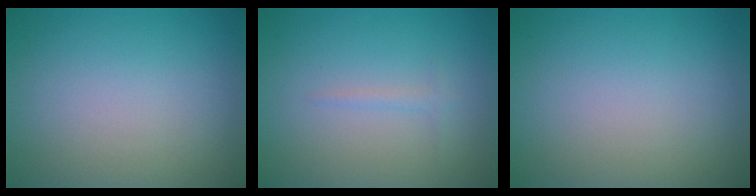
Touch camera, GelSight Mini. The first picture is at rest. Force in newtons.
{"total": 0.7, "press": 0.7, "slide": 0.0}
{"total": 0.0}